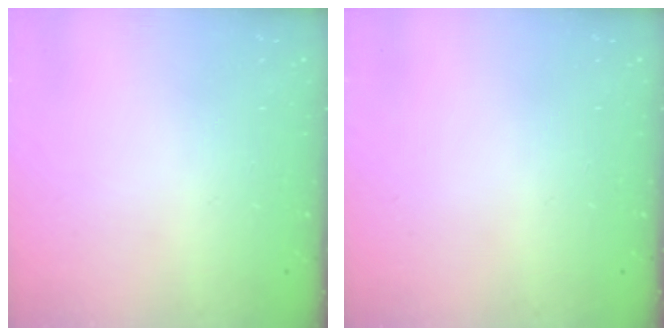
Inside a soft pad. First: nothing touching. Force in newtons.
{"total": 0.0}